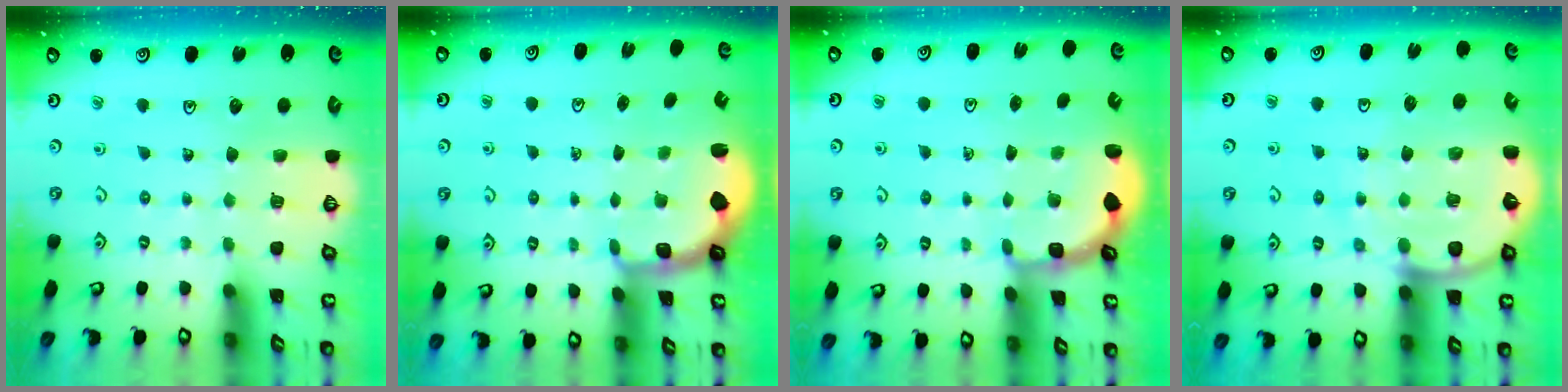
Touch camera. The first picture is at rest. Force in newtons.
{"total": 2.2, "press": 1.5, "slide": 1.6}
{"total": 2.9, "press": 2.5, "slide": 1.4}
{"total": 8.9, "press": 8.8, "slide": 1.3}